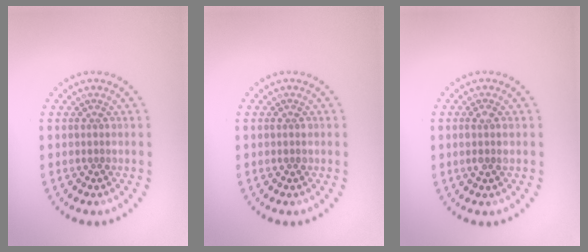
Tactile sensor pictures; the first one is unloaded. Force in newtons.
{"total": 0.7, "press": 0.6, "slide": 0.2}
{"total": 1.5, "press": 1.3, "slide": 0.7}